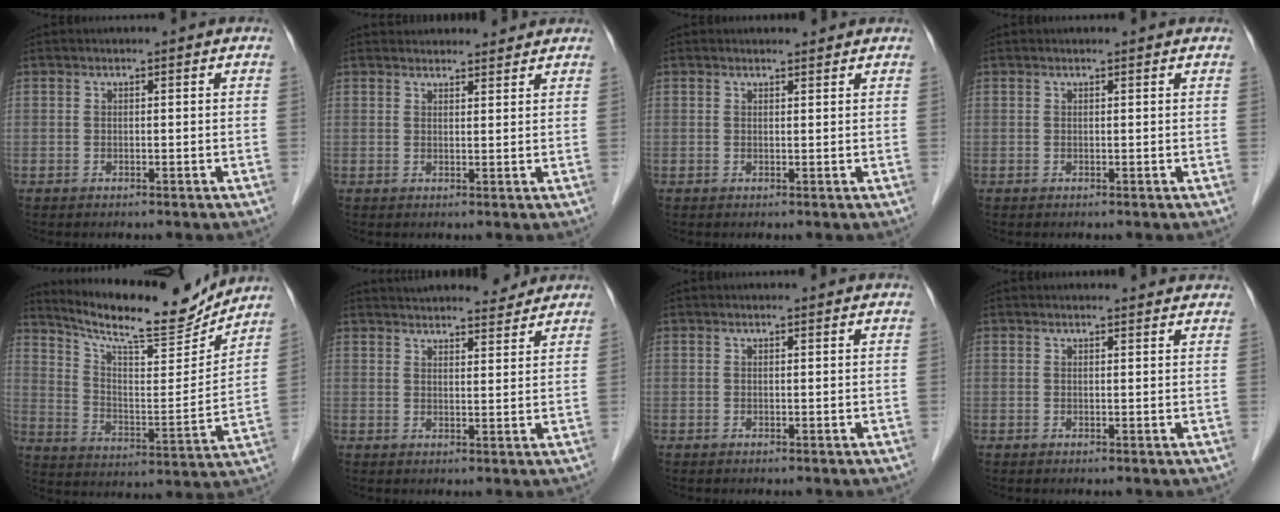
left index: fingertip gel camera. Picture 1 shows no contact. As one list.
[{"total": 7.4, "force": [7.1, 1.8, 1.2], "torque": [0.001, 0.025, 0.080]}, {"total": 1.3, "force": [1.2, 0.2, 0.0], "torque": [-0.011, 0.001, 0.018]}, {"total": 0.8, "force": [0.8, 0.0, 0.2], "torque": [-0.011, 0.006, 0.011]}, {"total": 16.5, "force": [15.3, 1.7, 5.8], "torque": [-0.110, -0.020, 0.237]}, {"total": 12.1, "force": [11.5, 2.1, 3.1], "torque": [-0.036, 0.012, 0.151]}, {"total": 1.0, "force": [1.0, 0.1, 0.2], "torque": [-0.013, 0.006, 0.012]}, {"total": 4.6, "force": [4.5, 0.7, 0.8], "torque": [-0.011, 0.009, 0.040]}]